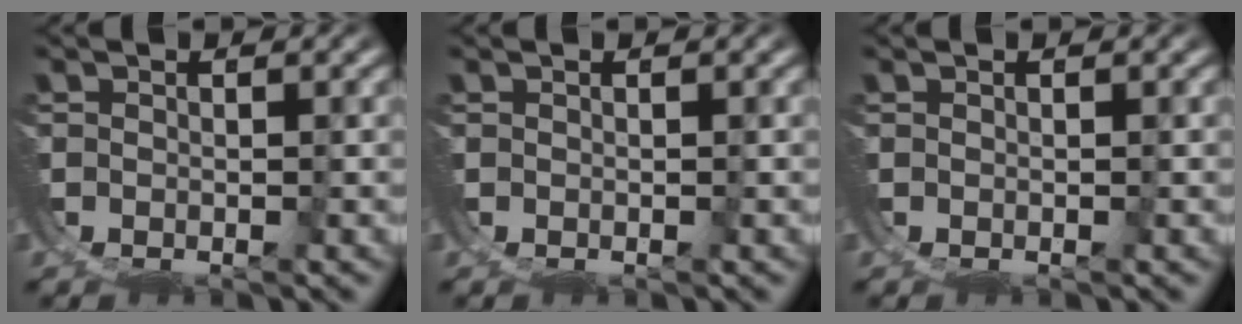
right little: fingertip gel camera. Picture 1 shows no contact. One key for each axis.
{"total": 0.0}
{"total": 0.0}